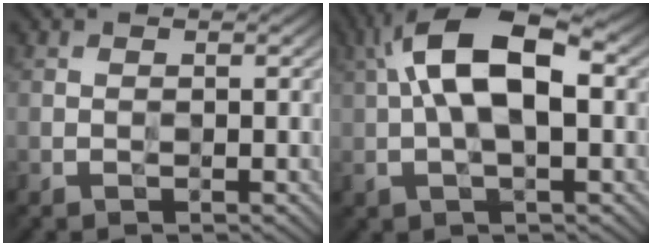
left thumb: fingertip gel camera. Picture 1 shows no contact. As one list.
[{"total": 11.8, "force": [1.7, 5.3, 10.4], "torque": [-0.202, 0.027, 0.022]}]